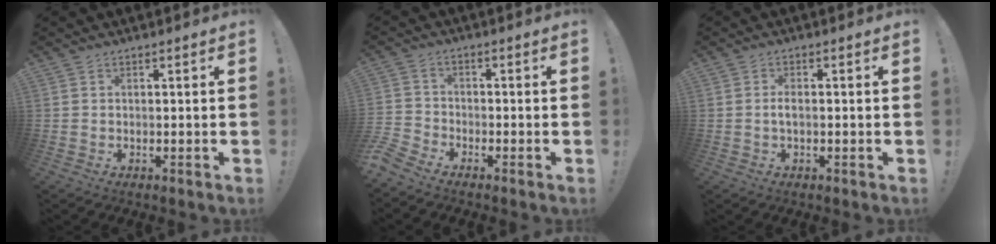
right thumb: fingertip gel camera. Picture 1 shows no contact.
{"total": 5.3, "force": [-4.4, 2.7, 1.4], "torque": [-0.043, 0.014, -0.084]}
{"total": 2.3, "force": [-0.5, 0.9, 2.1], "torque": [-0.050, 0.004, -0.011]}